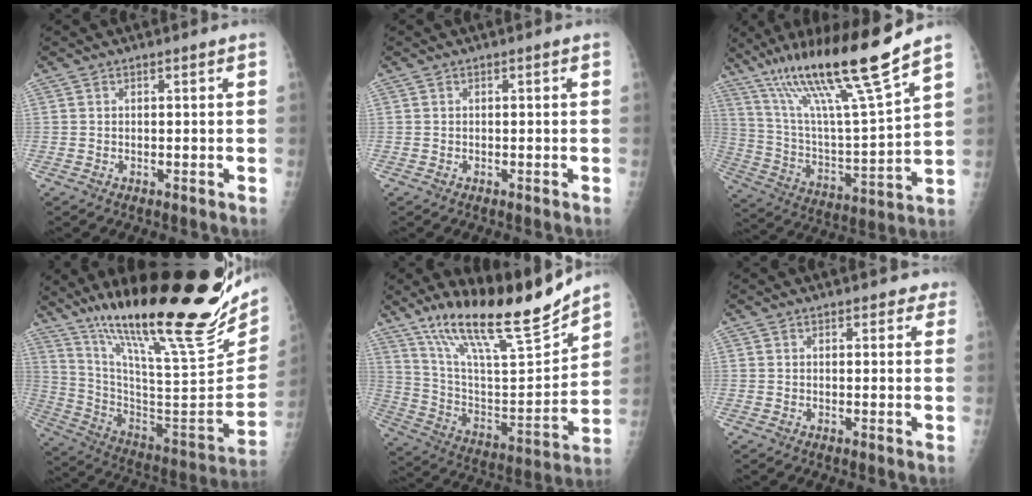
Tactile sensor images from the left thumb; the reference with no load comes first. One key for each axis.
{"total": 0.0}
{"total": 21.9, "fx": 15.1, "fy": 1.0, "fz": 15.9, "tx": -0.260, "ty": -0.062, "tz": 0.274}
{"total": 36.0, "fx": 23.5, "fy": 7.5, "fz": 26.2, "tx": -0.369, "ty": -0.077, "tz": 0.382}
{"total": 22.5, "fx": 17.7, "fy": 4.0, "fz": 13.2, "tx": -0.196, "ty": -0.090, "tz": 0.312}
{"total": 2.5, "fx": 2.0, "fy": 1.3, "fz": 0.7, "tx": 0.019, "ty": -0.004, "tz": 0.015}